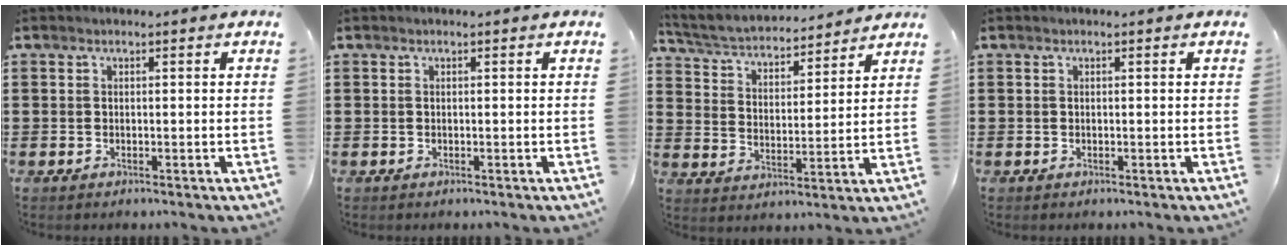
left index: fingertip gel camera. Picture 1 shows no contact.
{"total": 0.0}
{"total": 4.2, "force": [4.1, 0.6, 0.9], "torque": [-0.040, -0.029, 0.065]}
{"total": 0.0}